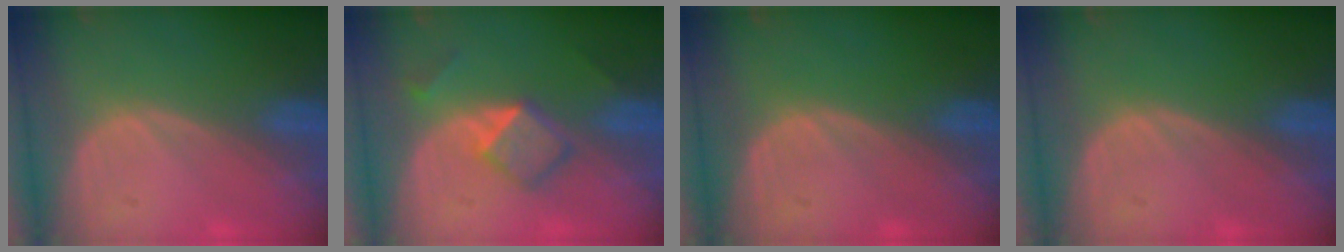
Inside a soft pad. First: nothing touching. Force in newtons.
{"total": 5.3, "press": 4.5, "slide": 2.8}
{"total": 0.0}
{"total": 0.0}